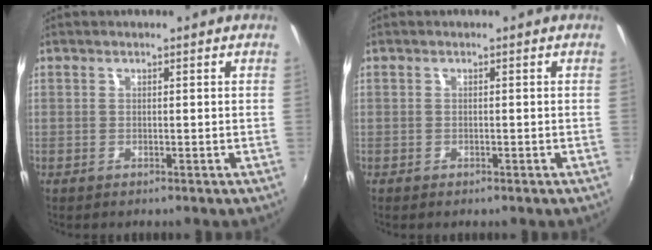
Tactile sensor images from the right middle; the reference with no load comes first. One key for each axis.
{"total": 0.6, "fx": -0.5, "fy": 0.3, "fz": 0.2, "tx": -0.006, "ty": -0.002, "tz": -0.008}